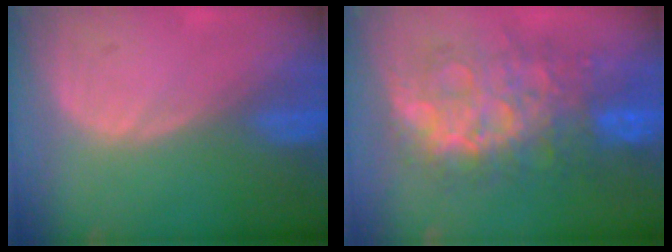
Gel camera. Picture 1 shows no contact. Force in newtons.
{"total": 11.8, "press": 11.8, "slide": 1.2}